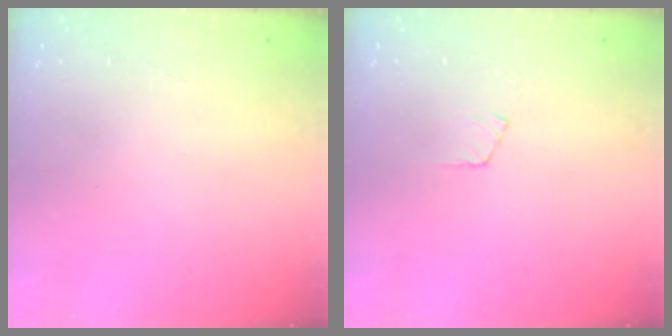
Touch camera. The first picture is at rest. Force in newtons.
{"total": 3.1, "press": 3.1, "slide": 0.3}